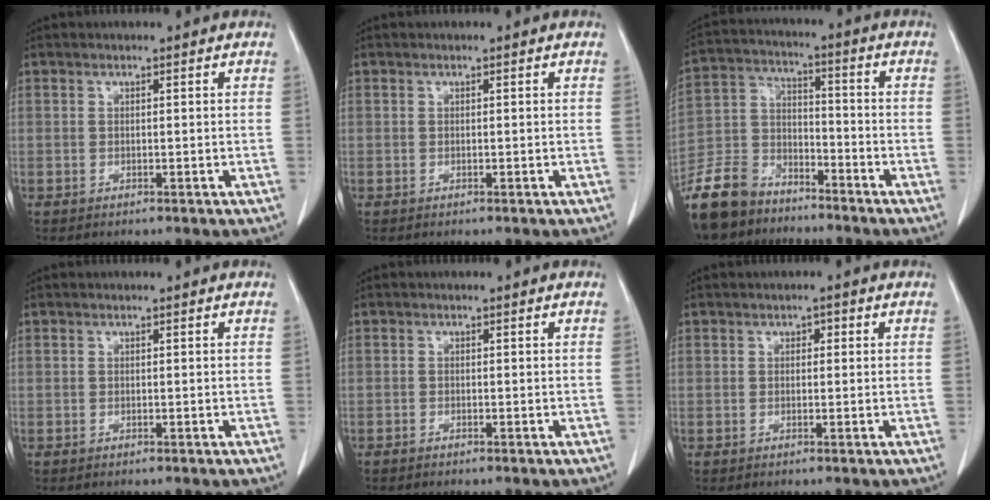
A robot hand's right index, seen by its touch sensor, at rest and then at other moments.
{"total": 0.0}
{"total": 14.9, "force": [-11.8, 7.6, 5.2], "torque": [-0.133, 0.007, -0.219]}
{"total": 0.0}
{"total": 0.6, "force": [-0.4, 0.4, 0.2], "torque": [-0.008, 0.001, -0.009]}
{"total": 1.6, "force": [0.4, 1.1, 1.1], "torque": [-0.026, 0.015, 0.008]}